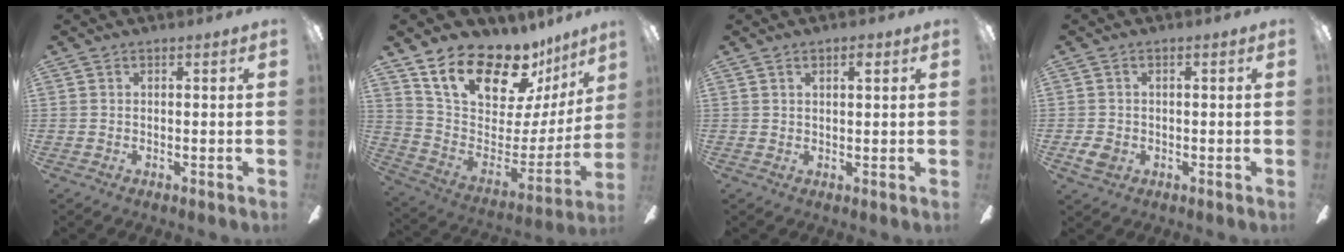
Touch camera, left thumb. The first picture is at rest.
{"total": 21.8, "force": [16.2, 9.8, 10.8], "torque": [-0.175, -0.113, 0.292]}
{"total": 1.9, "force": [1.2, 0.5, 1.4], "torque": [-0.023, -0.001, 0.018]}
{"total": 3.2, "force": [-0.9, 2.4, 2.0], "torque": [-0.045, 0.003, -0.020]}